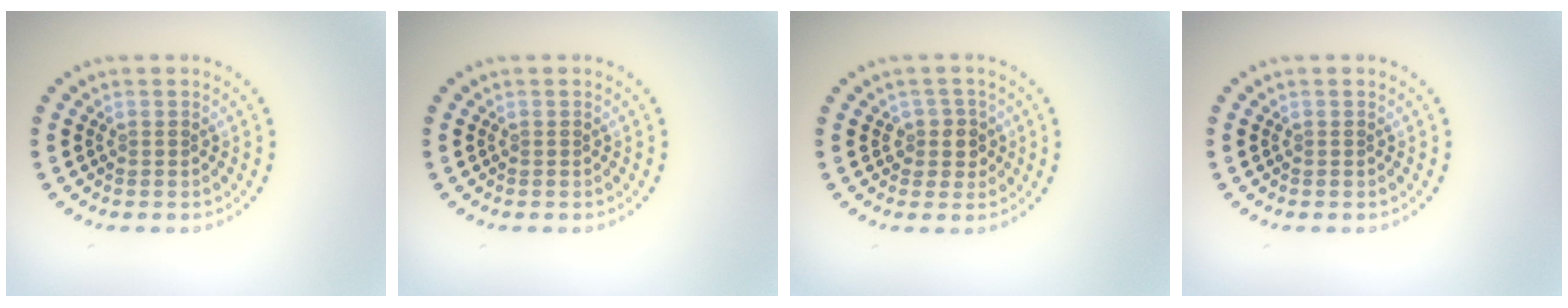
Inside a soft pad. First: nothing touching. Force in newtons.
{"total": 0.0}
{"total": 2.1, "press": 1.6, "slide": 1.3}
{"total": 0.0}